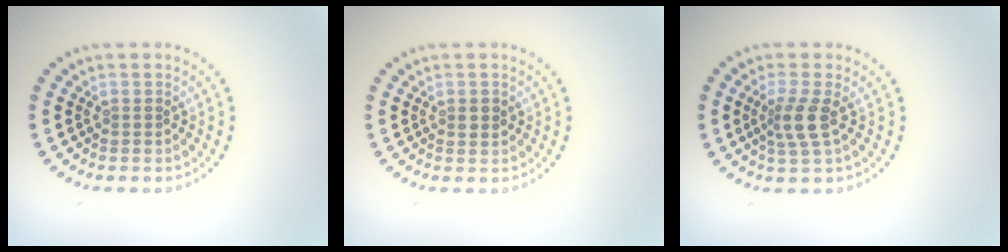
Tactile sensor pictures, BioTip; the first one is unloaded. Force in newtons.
{"total": 1.2, "press": 1.2, "slide": 0.2}
{"total": 2.6, "press": 2.0, "slide": 1.6}